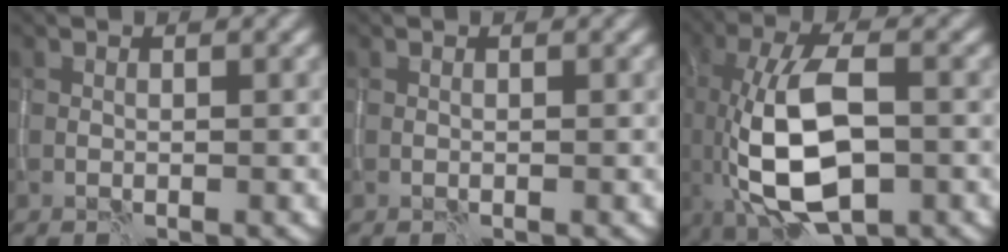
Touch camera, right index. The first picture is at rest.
{"total": 0.0}
{"total": 10.8, "force": [-1.8, 5.0, 9.4], "torque": [-0.188, -0.010, -0.028]}